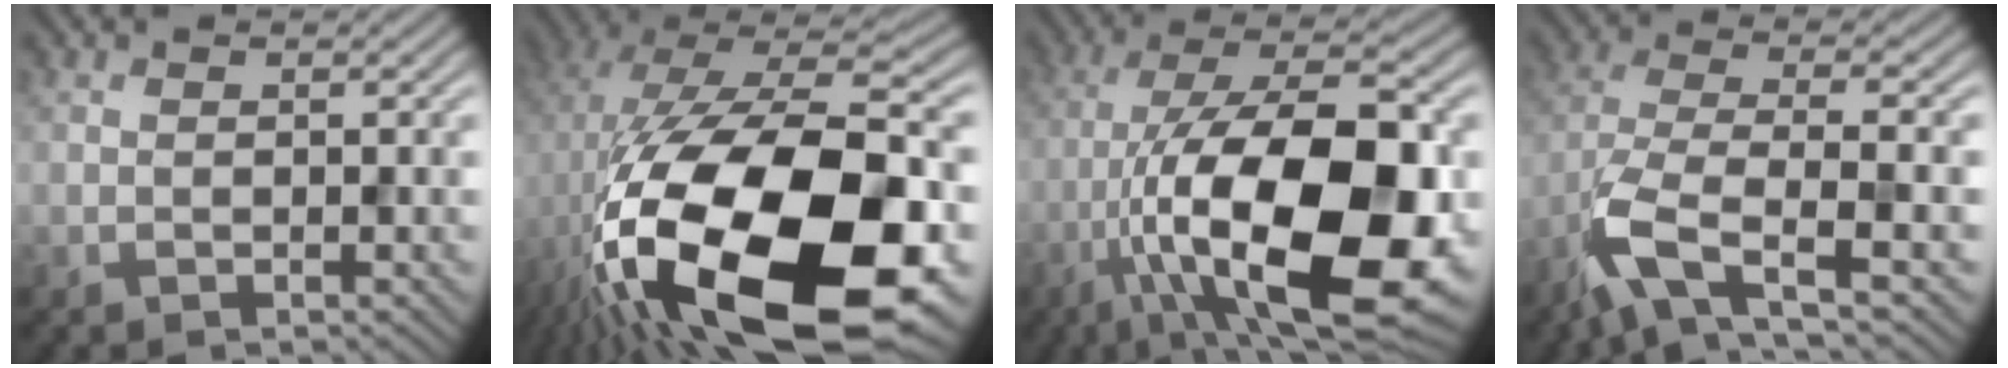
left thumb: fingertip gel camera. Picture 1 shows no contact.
{"total": 22.6, "force": [-7.0, 10.5, 18.8], "torque": [-0.379, -0.038, -0.096]}
{"total": 19.2, "force": [-5.4, 7.8, 16.7], "torque": [-0.290, -0.006, -0.088]}
{"total": 8.9, "force": [-4.6, 2.7, 7.2], "torque": [-0.155, -0.007, -0.100]}